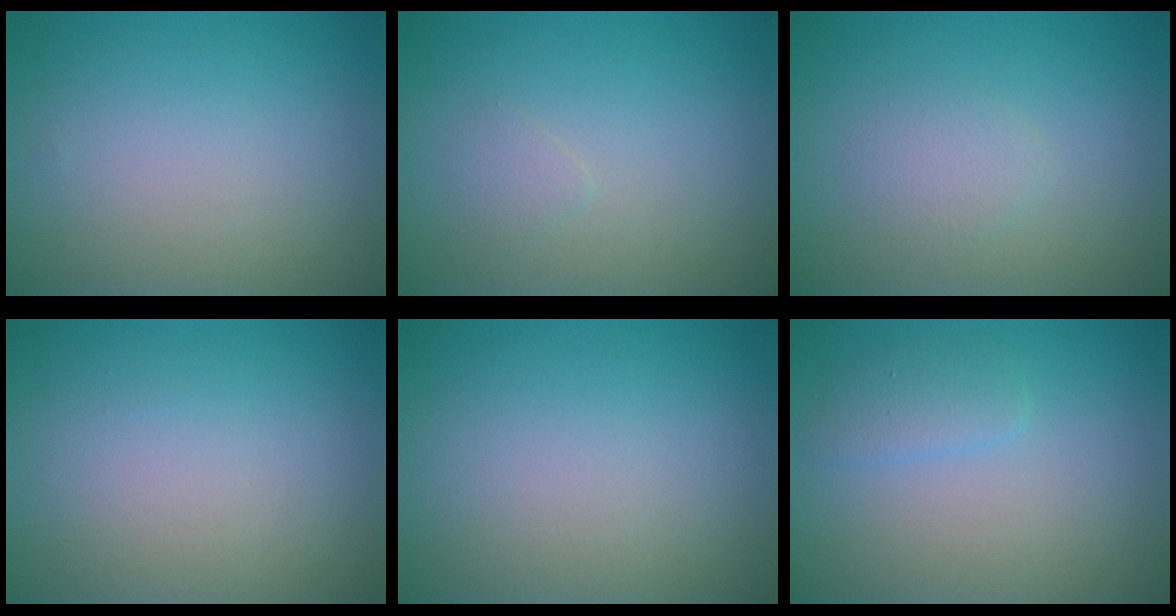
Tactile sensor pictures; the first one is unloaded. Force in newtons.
{"total": 0.8, "press": 0.8, "slide": 0.1}
{"total": 1.4, "press": 1.4, "slide": 0.0}
{"total": 0.0}
{"total": 0.0}
{"total": 1.5, "press": 1.5, "slide": 0.1}